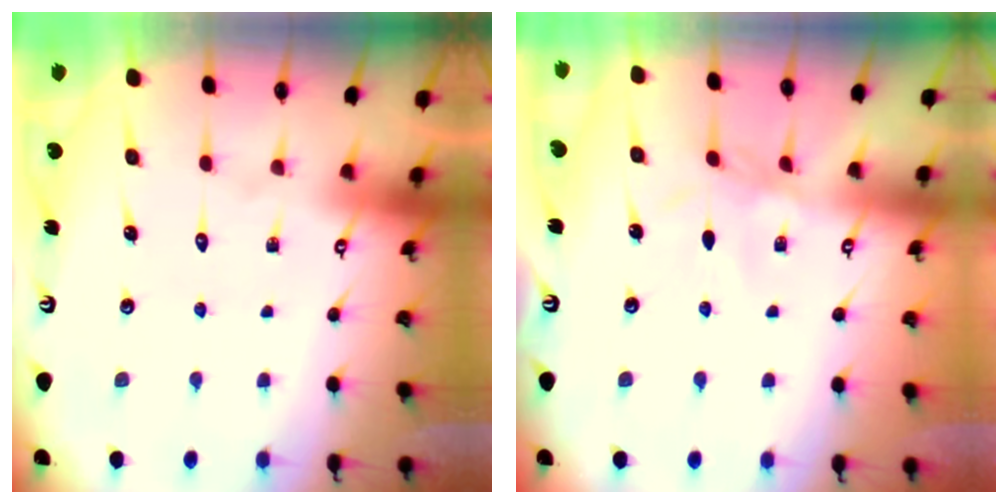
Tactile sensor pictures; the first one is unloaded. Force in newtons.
{"total": 2.6, "press": 2.6, "slide": 0.4}